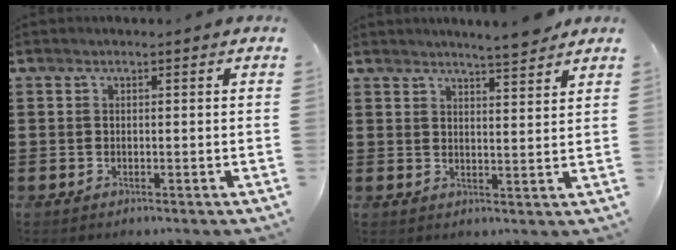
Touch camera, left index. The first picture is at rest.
{"total": 3.9, "force": [3.8, -0.3, 1.0], "torque": [-0.031, -0.012, 0.069]}